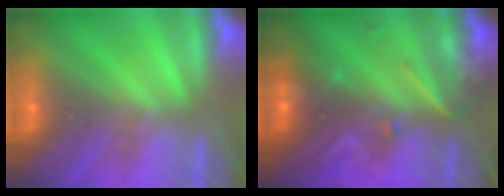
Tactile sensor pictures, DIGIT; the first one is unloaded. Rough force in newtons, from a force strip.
{"total": 2.7}